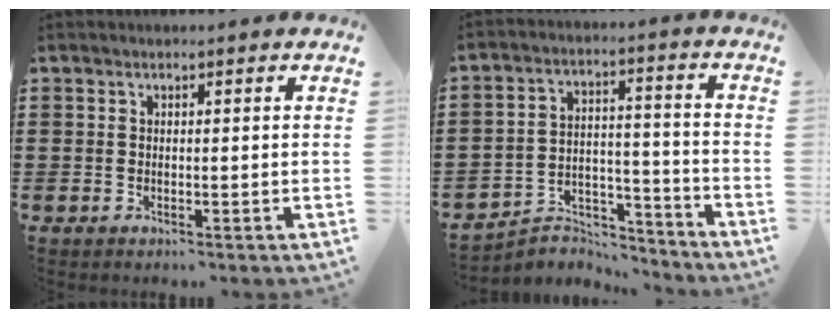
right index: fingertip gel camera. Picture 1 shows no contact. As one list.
[{"total": 4.8, "force": [-4.5, 1.6, 0.6], "torque": [-0.013, 0.009, -0.091]}]